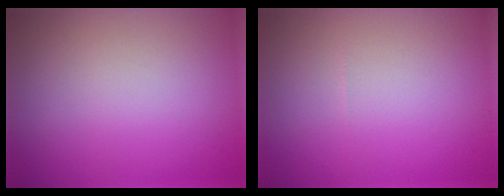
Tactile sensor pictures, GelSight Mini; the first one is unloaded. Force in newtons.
{"total": 0.0}